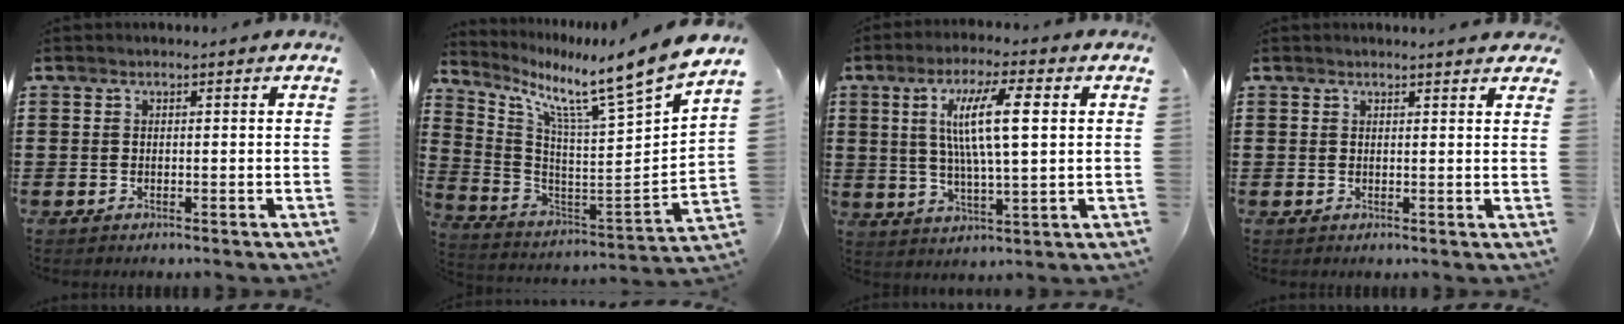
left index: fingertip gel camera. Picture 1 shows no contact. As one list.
[{"total": 9.4, "force": [7.9, -0.8, 5.0], "torque": [-0.118, -0.081, 0.113]}, {"total": 10.8, "force": [2.8, 2.3, 10.1], "torque": [-0.199, 0.012, 0.043]}, {"total": 1.4, "force": [1.3, 0.0, 0.4], "torque": [-0.009, 0.000, 0.026]}]